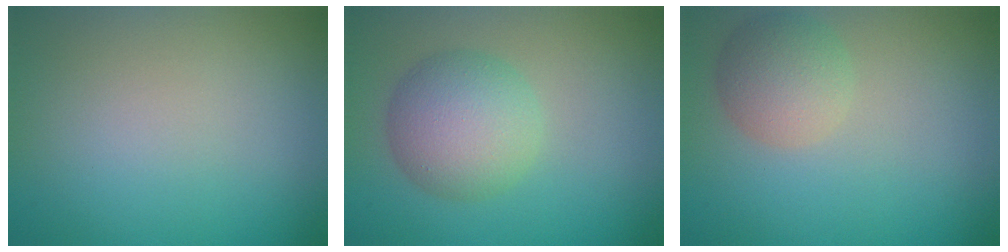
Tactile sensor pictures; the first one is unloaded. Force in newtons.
{"total": 5.3, "press": 5.3, "slide": 0.2}
{"total": 3.5, "press": 3.5, "slide": 0.2}